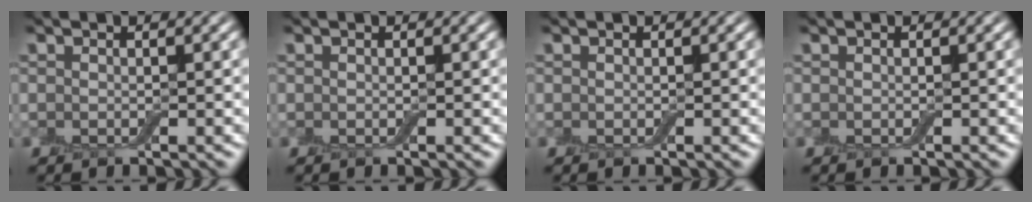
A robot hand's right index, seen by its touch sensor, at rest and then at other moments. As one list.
[{"total": 0.0}, {"total": 0.0}, {"total": 0.0}]